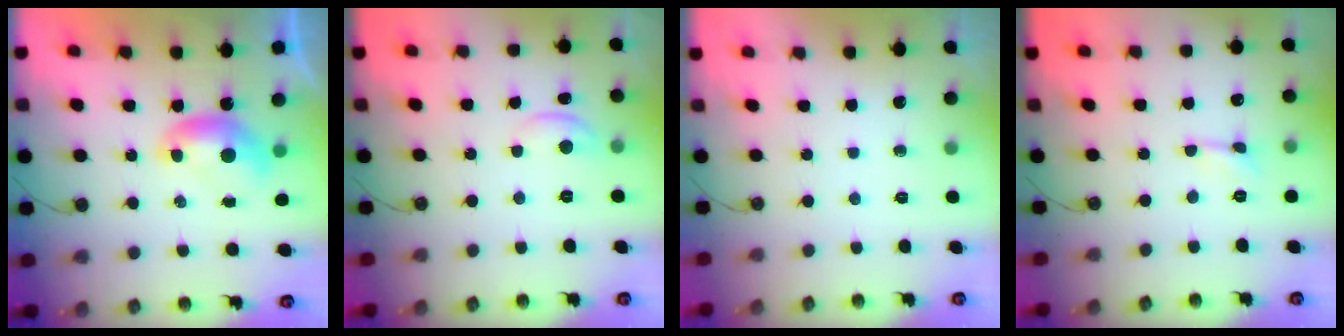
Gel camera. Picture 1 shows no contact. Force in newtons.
{"total": 0.9, "press": 0.8, "slide": 0.3}
{"total": 0.0}
{"total": 0.8, "press": 0.8, "slide": 0.2}